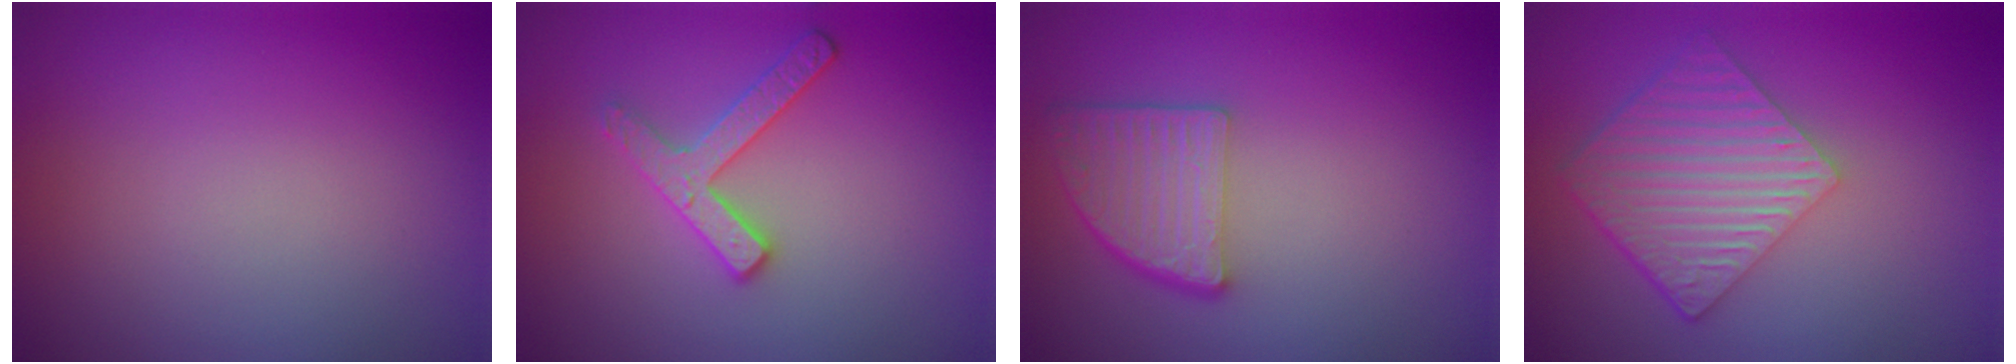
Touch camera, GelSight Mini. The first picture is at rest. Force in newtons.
{"total": 2.6, "press": 2.6, "slide": 0.4}
{"total": 4.5, "press": 3.6, "slide": 2.7}
{"total": 6.4, "press": 4.5, "slide": 4.6}